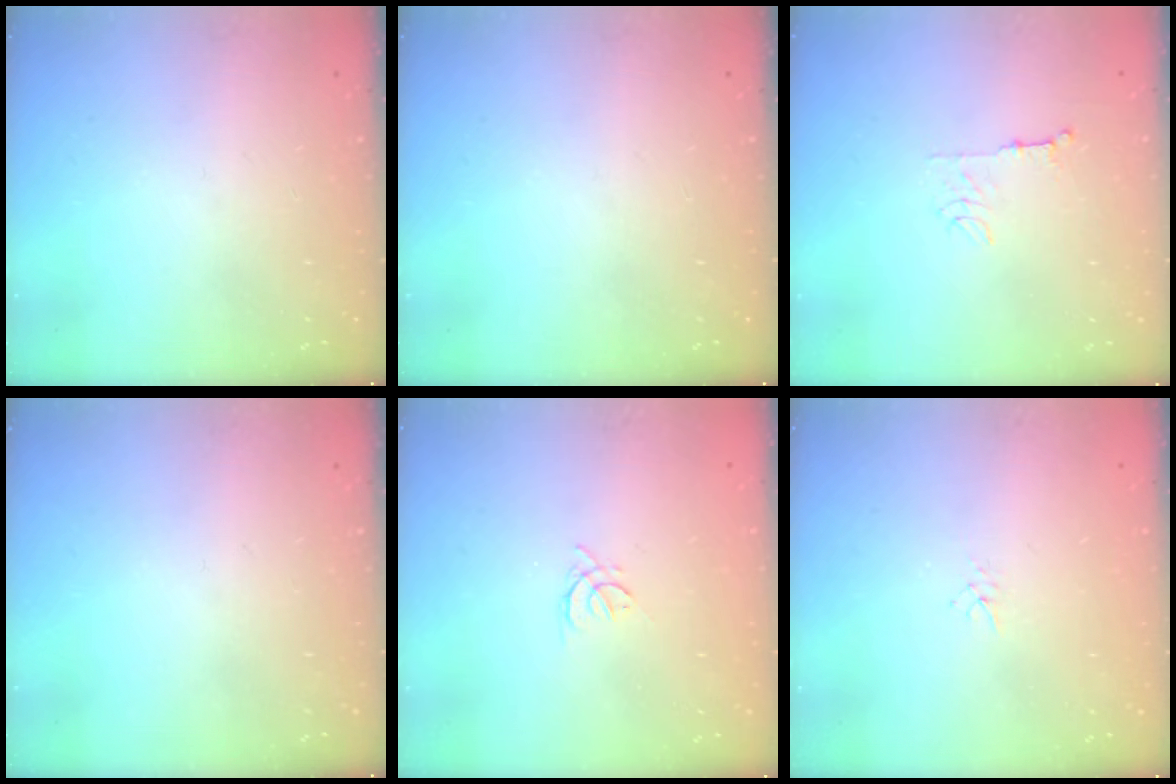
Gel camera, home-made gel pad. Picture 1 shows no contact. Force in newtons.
{"total": 0.0}
{"total": 5.8, "press": 5.8, "slide": 0.5}
{"total": 0.0}
{"total": 2.4, "press": 2.3, "slide": 0.6}
{"total": 1.9, "press": 1.9, "slide": 0.3}